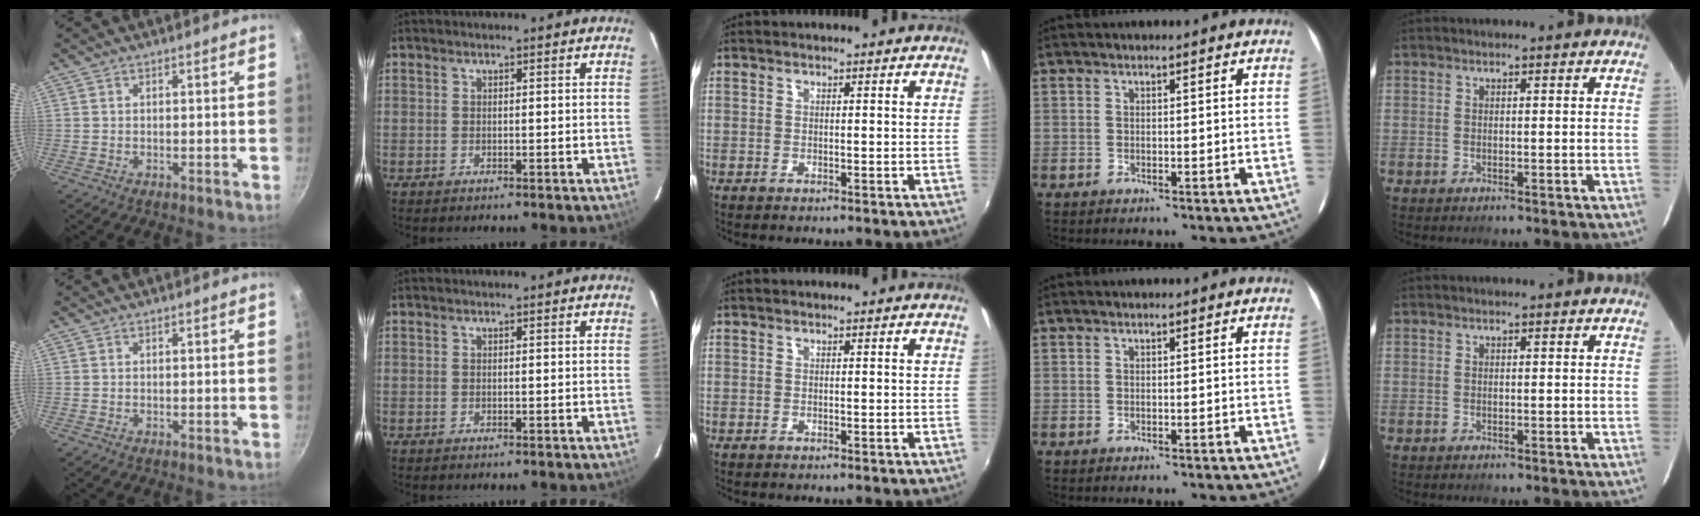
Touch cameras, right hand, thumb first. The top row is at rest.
{}